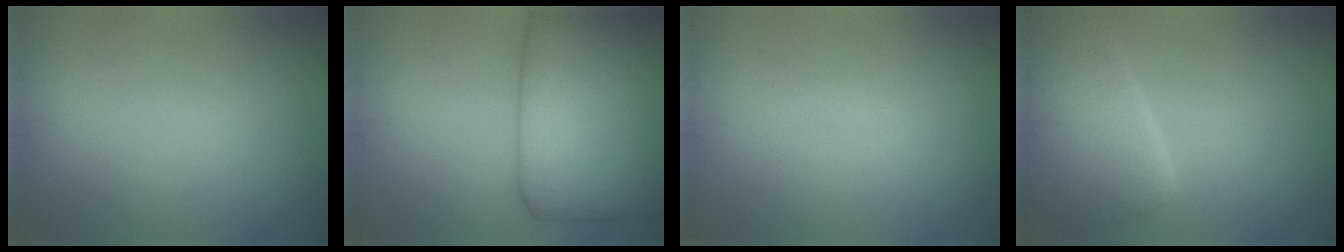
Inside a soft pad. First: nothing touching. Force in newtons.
{"total": 11.6, "press": 11.6, "slide": 0.2}
{"total": 0.5, "press": 0.5, "slide": 0.1}
{"total": 7.4, "press": 7.4, "slide": 0.7}